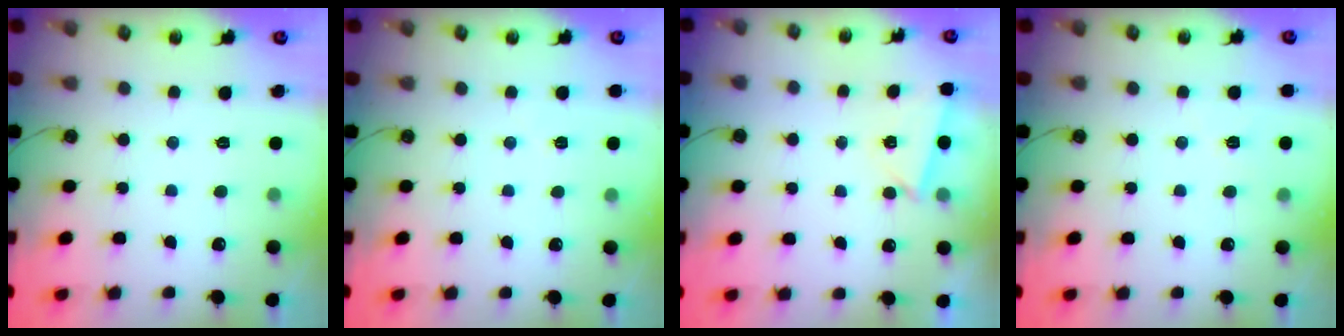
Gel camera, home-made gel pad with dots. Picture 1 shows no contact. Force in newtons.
{"total": 1.6, "press": 1.4, "slide": 0.6}
{"total": 3.5, "press": 2.8, "slide": 2.2}
{"total": 2.9, "press": 2.1, "slide": 2.0}